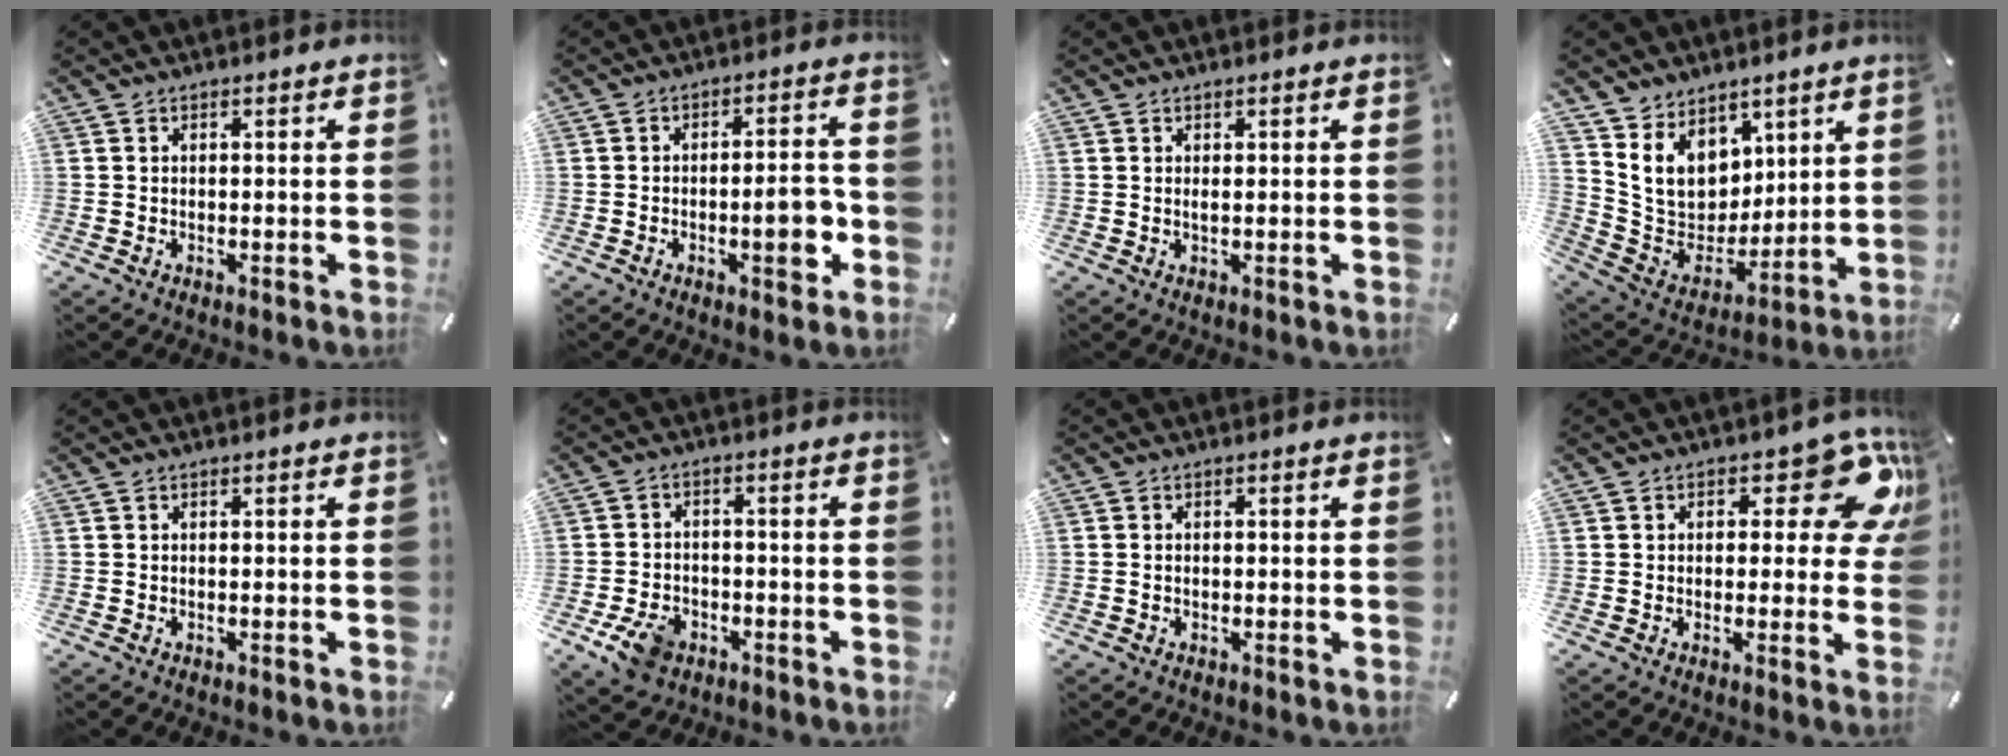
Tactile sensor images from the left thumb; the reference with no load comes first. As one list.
[{"total": 7.8, "force": [-2.1, 3.4, 6.7], "torque": [-0.089, 0.007, -0.034]}, {"total": 1.0, "force": [0.3, 0.1, 1.0], "torque": [-0.019, -0.001, 0.004]}, {"total": 13.7, "force": [6.1, 11.2, 4.8], "torque": [-0.106, -0.044, 0.130]}, {"total": 0.0}, {"total": 7.6, "force": [-3.5, 5.5, 3.8], "torque": [-0.072, 0.016, -0.065]}, {"total": 0.8, "force": [-0.1, 0.5, 0.7], "torque": [-0.014, 0.002, -0.002]}, {"total": 12.6, "force": [5.8, 6.4, 9.2], "torque": [-0.100, -0.036, 0.096]}]